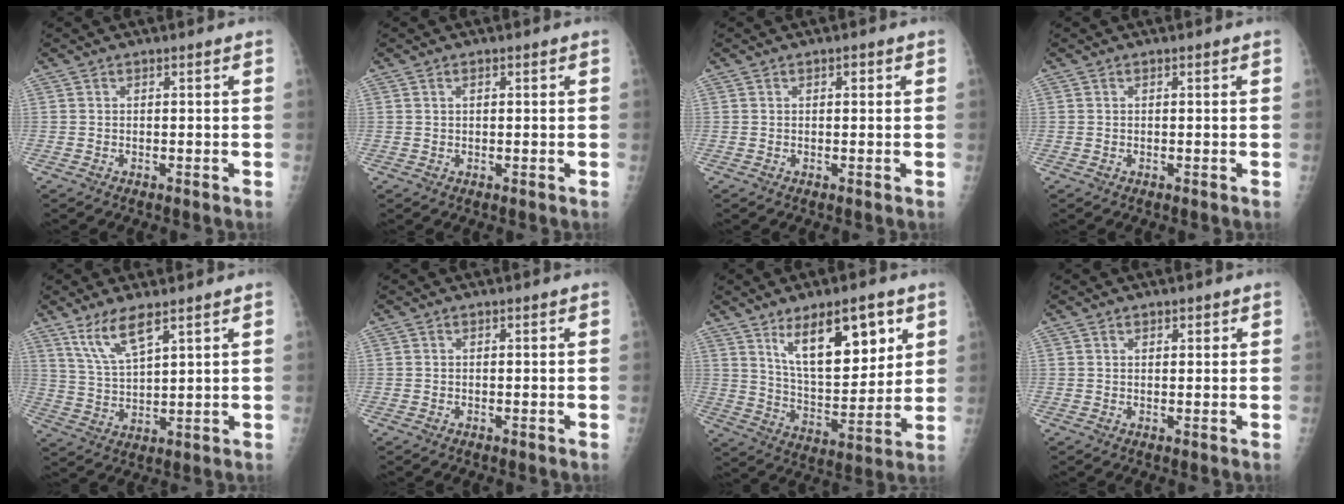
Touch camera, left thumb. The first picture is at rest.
{"total": 0.9, "force": [0.4, 0.5, 0.6], "torque": [-0.009, 0.000, 0.006]}
{"total": 1.1, "force": [0.5, 0.7, 0.8], "torque": [-0.004, 0.001, 0.006]}
{"total": 0.0}
{"total": 8.2, "force": [5.4, 2.1, 5.8], "torque": [-0.116, -0.025, 0.116]}
{"total": 0.0}
{"total": 16.6, "force": [8.2, 7.0, 12.6], "torque": [-0.161, -0.049, 0.149]}
{"total": 1.8, "force": [1.1, 1.0, 1.0], "torque": [-0.004, -0.004, 0.015]}